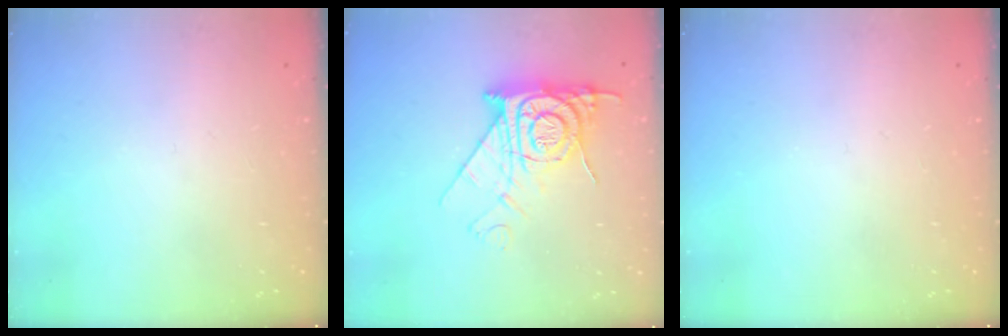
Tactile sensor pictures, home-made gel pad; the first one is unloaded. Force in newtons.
{"total": 12.8, "press": 12.7, "slide": 1.2}
{"total": 0.0}